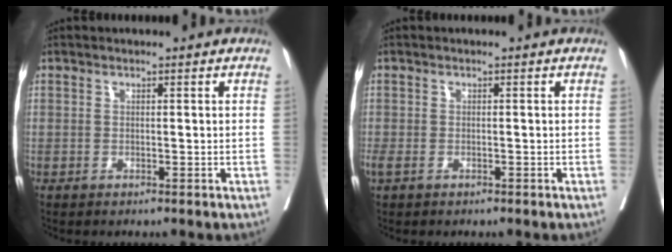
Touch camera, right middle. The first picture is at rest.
{"total": 1.2, "force": [-0.5, 0.7, 0.8], "torque": [-0.026, -0.003, -0.007]}